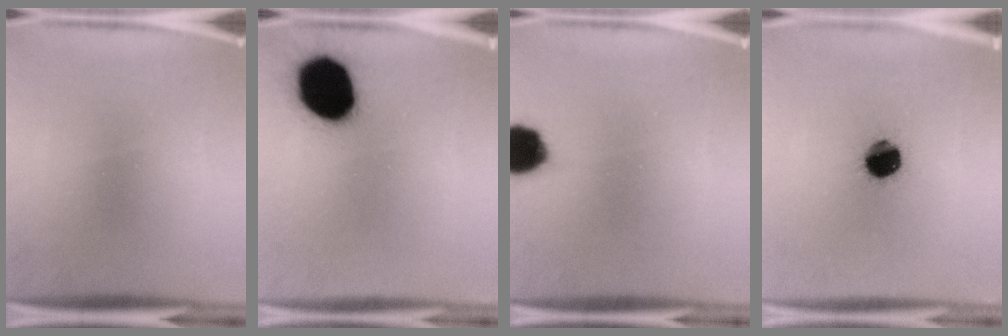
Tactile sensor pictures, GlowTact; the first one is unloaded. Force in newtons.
{"total": 18.8}
{"total": 10.3}
{"total": 9.8}